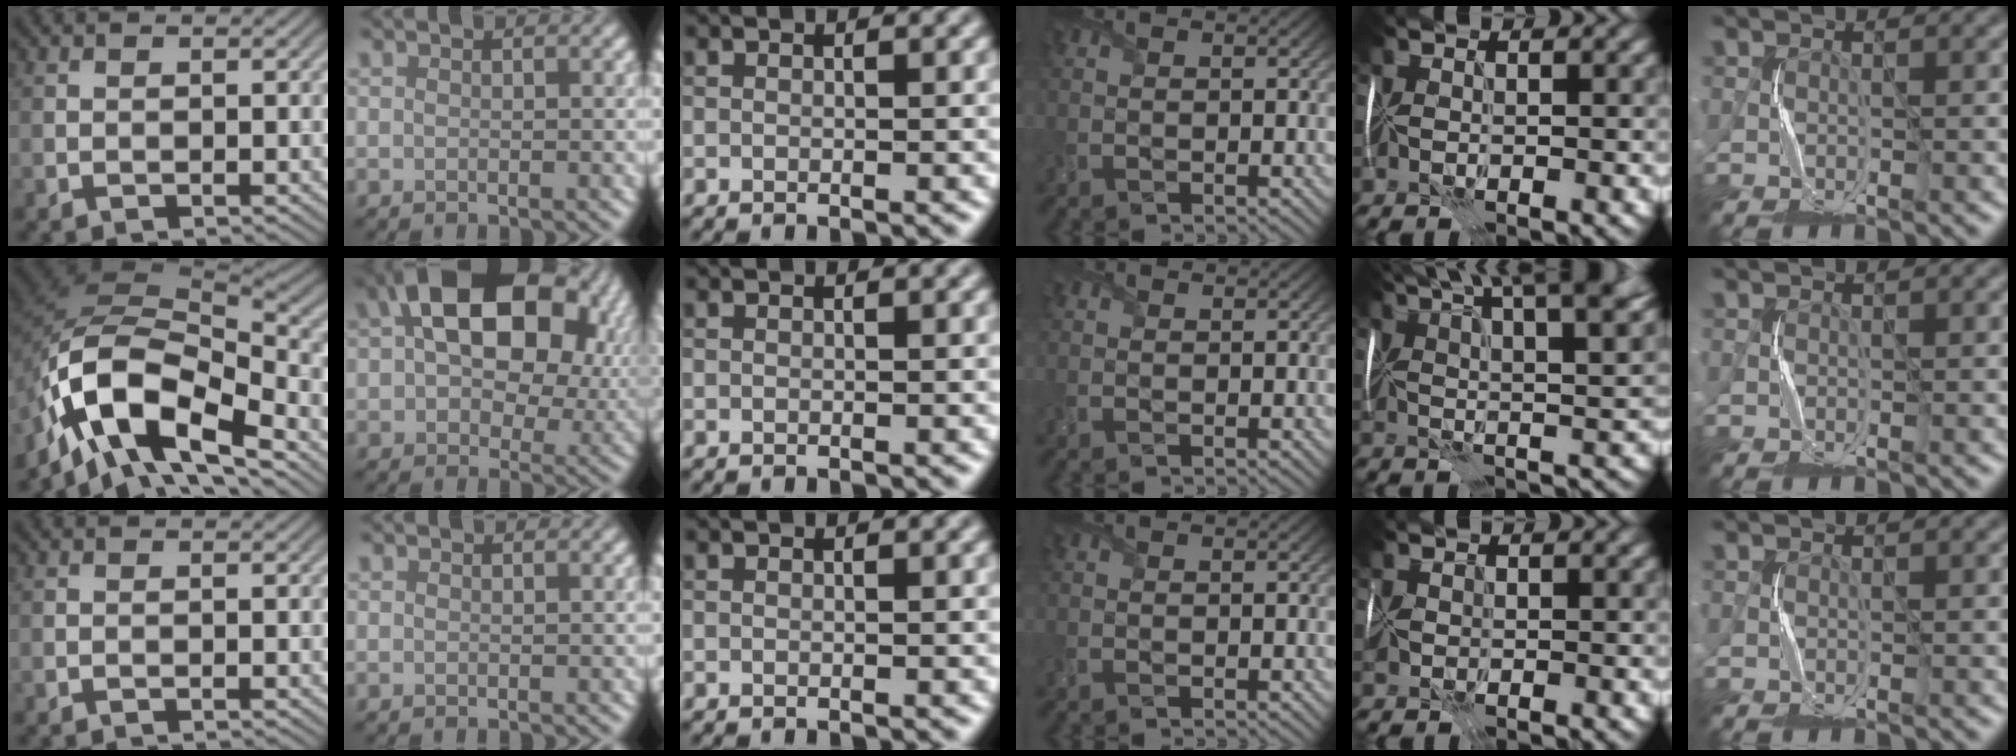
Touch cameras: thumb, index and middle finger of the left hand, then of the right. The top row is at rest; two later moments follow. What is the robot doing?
{"motion": "fold", "object": "plastic wrap"}